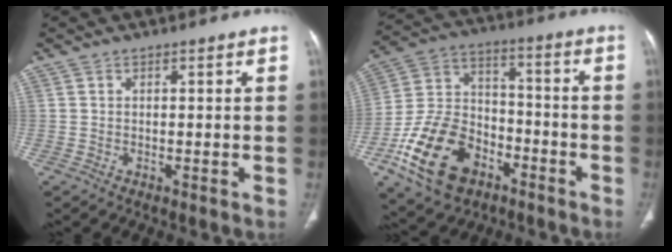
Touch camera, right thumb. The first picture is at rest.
{"total": 19.1, "force": [-9.3, 12.5, 11.1], "torque": [-0.194, 0.064, -0.162]}